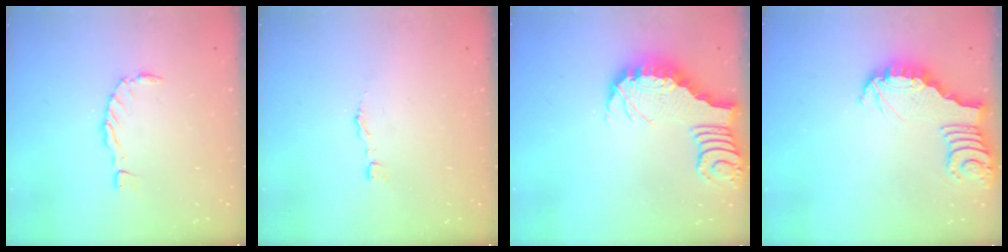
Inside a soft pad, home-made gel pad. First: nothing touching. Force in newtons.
{"total": 2.7, "press": 2.7, "slide": 0.3}
{"total": 3.1, "press": 3.1, "slide": 0.5}
{"total": 3.5, "press": 3.5, "slide": 0.3}